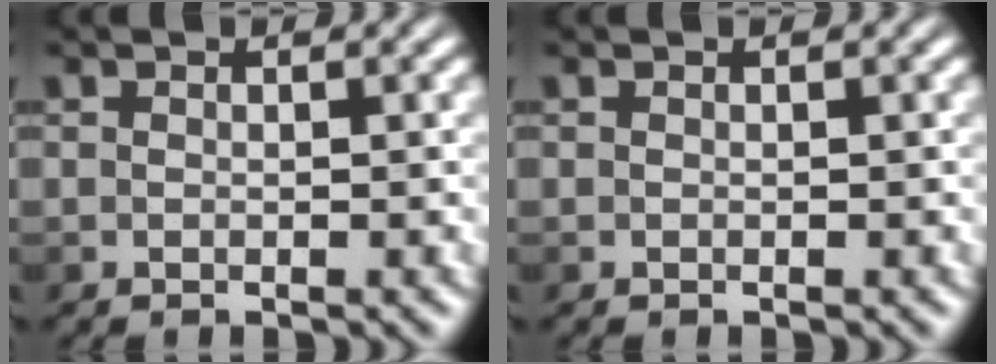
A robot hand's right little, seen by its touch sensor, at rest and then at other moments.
{"total": 0.0}